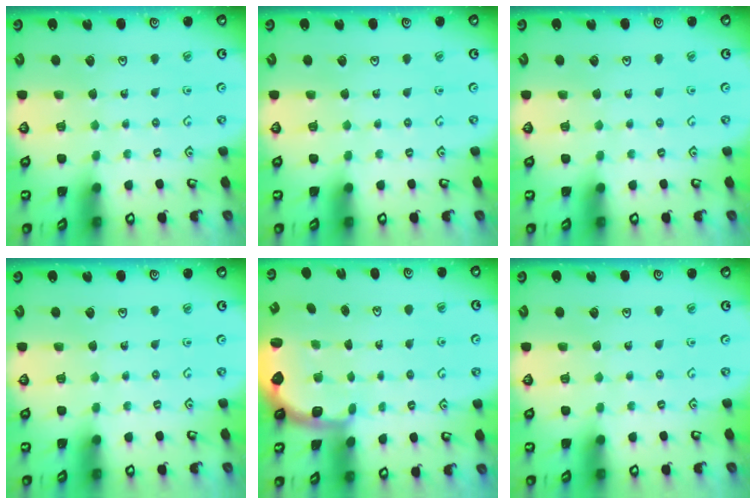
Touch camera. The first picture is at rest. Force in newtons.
{"total": 0.0}
{"total": 0.0}
{"total": 0.0}
{"total": 2.6, "press": 2.0, "slide": 1.7}
{"total": 0.0}